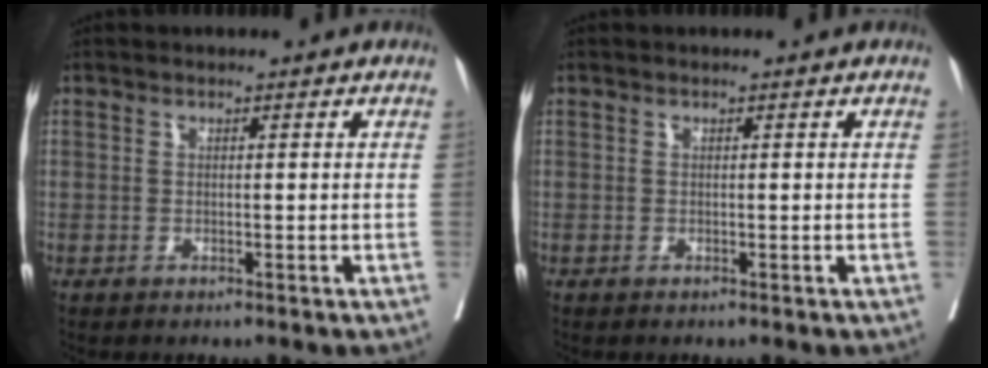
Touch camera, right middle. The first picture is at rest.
{"total": 0.0}